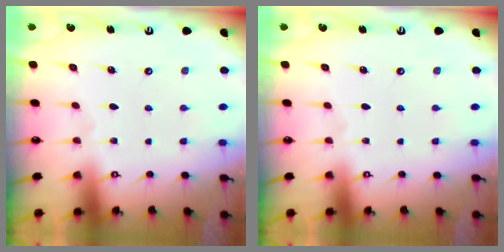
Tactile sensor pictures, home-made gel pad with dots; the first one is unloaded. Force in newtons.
{"total": 0.0}